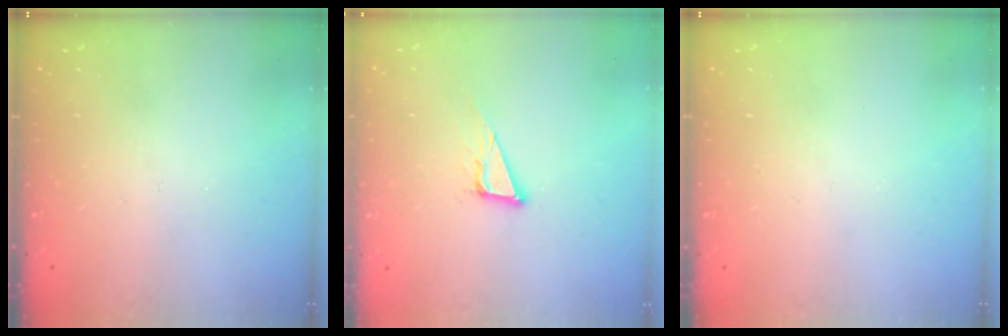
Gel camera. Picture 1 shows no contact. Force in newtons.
{"total": 7.2, "press": 6.8, "slide": 2.6}
{"total": 0.0}